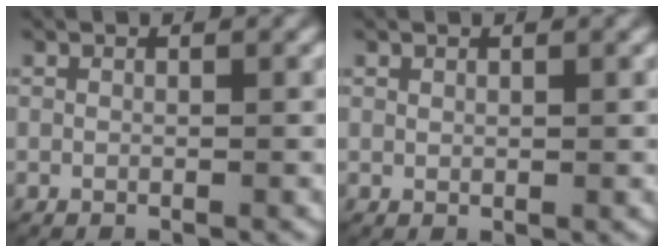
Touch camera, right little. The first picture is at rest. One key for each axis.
{"total": 0.5, "fx": 0.4, "fy": 0.2, "fz": 0.2, "tx": -0.001, "ty": 0.000, "tz": 0.010}